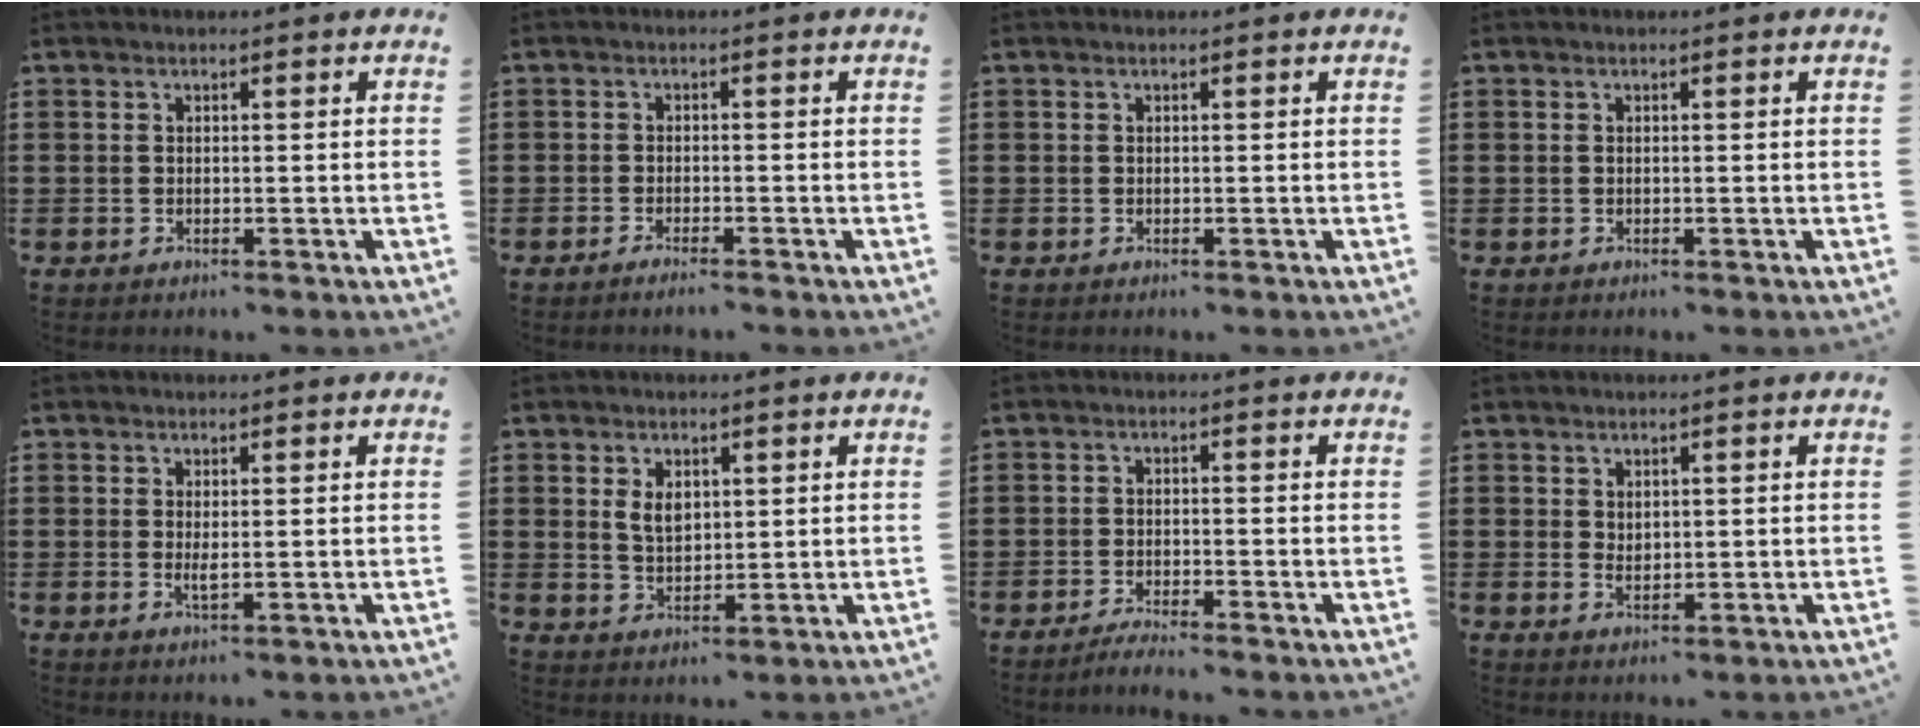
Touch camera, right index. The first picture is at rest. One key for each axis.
{"total": 1.3, "fx": -1.2, "fy": 0.0, "fz": 0.5, "tx": -0.010, "ty": -0.002, "tz": -0.022}
{"total": 0.0}
{"total": 0.0}
{"total": 1.5, "fx": 0.2, "fy": 0.3, "fz": 1.5, "tx": -0.027, "ty": -0.002, "tz": 0.004}
{"total": 3.5, "fx": 1.3, "fy": 2.2, "fz": 2.4, "tx": -0.054, "ty": 0.008, "tz": 0.023}
{"total": 2.1, "fx": -2.0, "fy": -0.2, "fz": 0.3, "tx": -0.006, "ty": 0.002, "tz": -0.041}
{"total": 1.4, "fx": 1.0, "fy": 0.8, "fz": 0.6, "tx": -0.012, "ty": 0.004, "tz": 0.019}